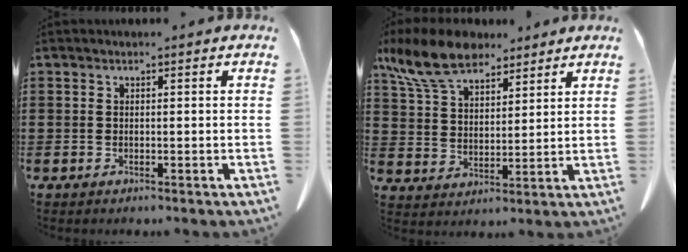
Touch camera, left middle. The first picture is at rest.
{"total": 10.6, "force": [8.2, 4.1, 5.4], "torque": [-0.138, -0.013, 0.155]}